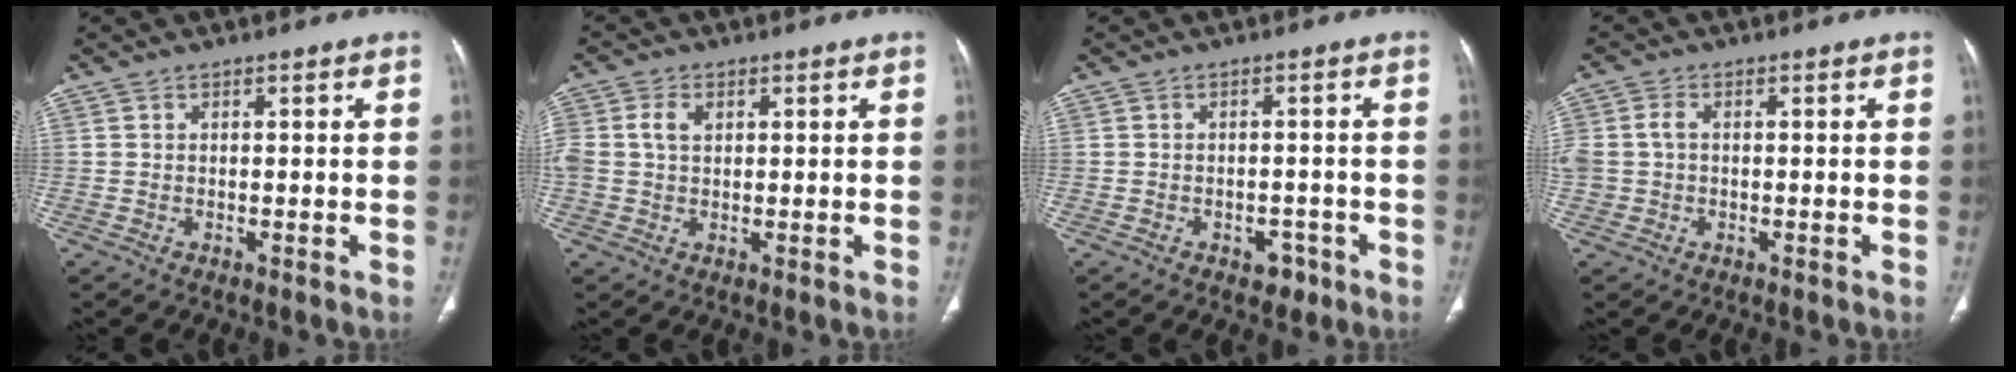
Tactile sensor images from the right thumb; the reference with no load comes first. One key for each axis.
{"total": 4.7, "fx": 1.1, "fy": 3.3, "fz": 3.2, "tx": -0.075, "ty": 0.009, "tz": 0.023}
{"total": 3.0, "fx": -1.7, "fy": 2.1, "fz": 1.3, "tx": -0.002, "ty": 0.011, "tz": -0.017}
{"total": 4.3, "fx": 0.0, "fy": 3.3, "fz": 2.8, "tx": -0.071, "ty": 0.015, "tz": 0.000}